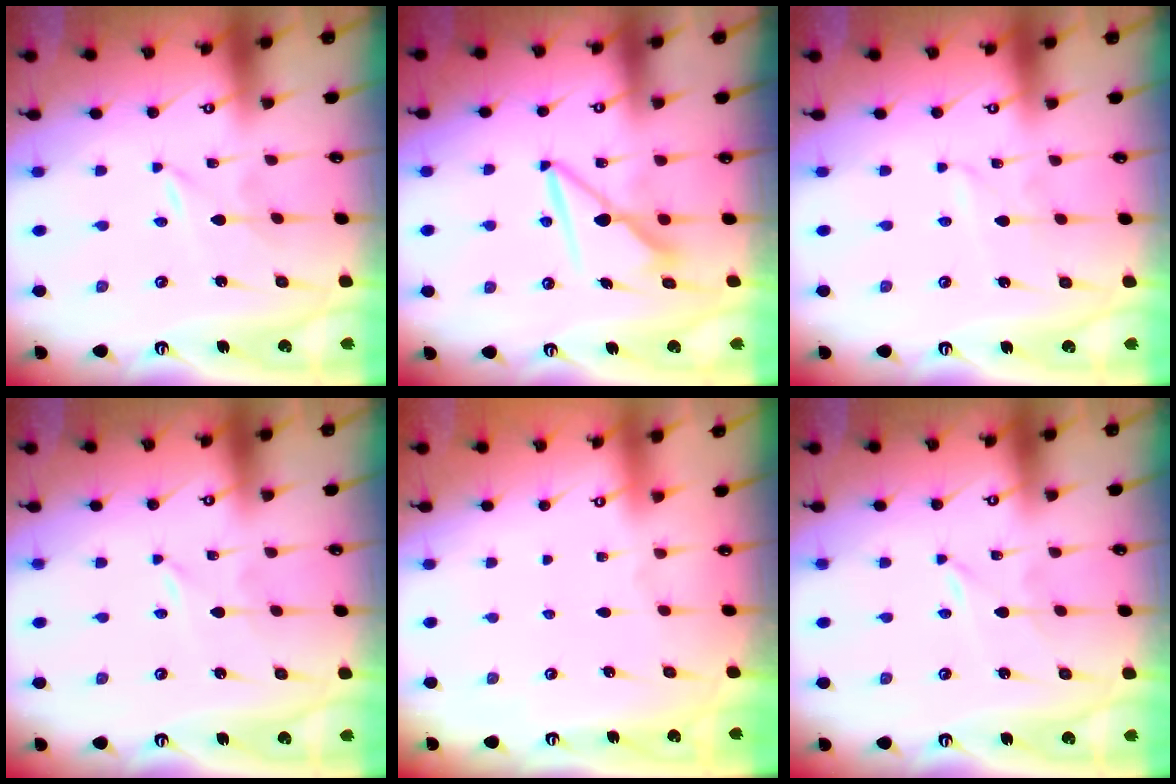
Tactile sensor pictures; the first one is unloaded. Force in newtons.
{"total": 8.1, "press": 8.1, "slide": 0.4}
{"total": 1.6, "press": 1.5, "slide": 0.1}
{"total": 0.0}
{"total": 0.0}
{"total": 0.0}